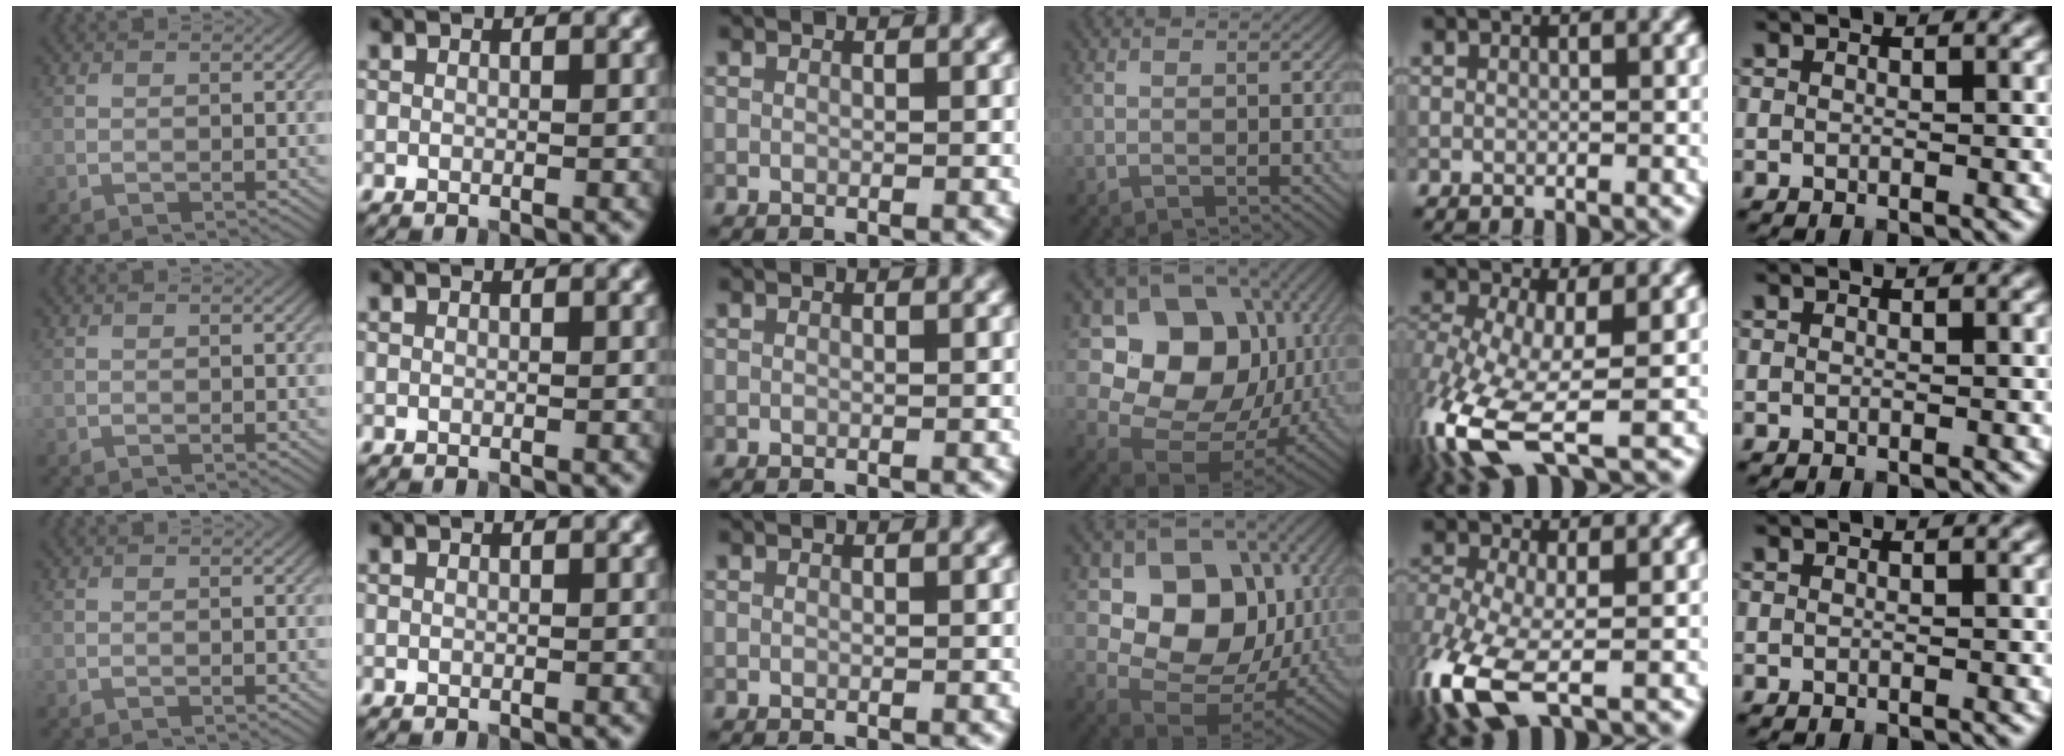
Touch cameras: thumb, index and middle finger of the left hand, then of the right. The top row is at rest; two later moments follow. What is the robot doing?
{"motion": "lift_and_place", "object": "coin"}